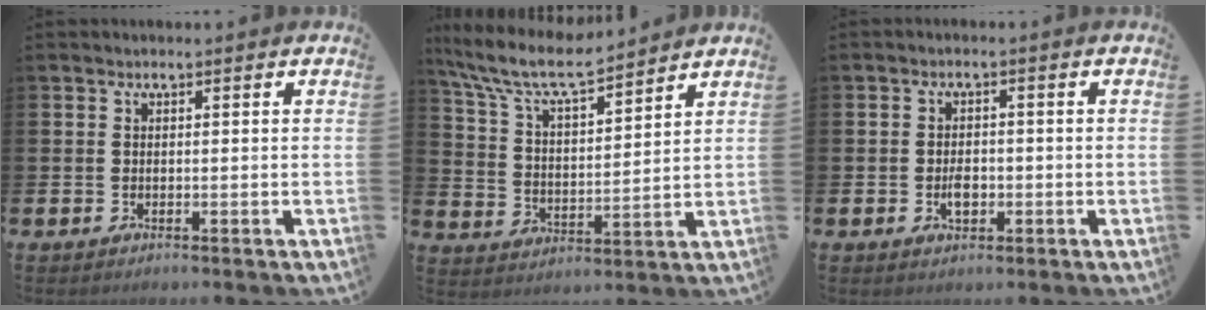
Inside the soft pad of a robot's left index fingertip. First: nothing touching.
{"total": 8.6, "force": [7.7, 1.5, 3.5], "torque": [-0.106, -0.042, 0.136]}
{"total": 2.8, "force": [-0.6, 1.7, 2.1], "torque": [-0.027, -0.002, -0.013]}